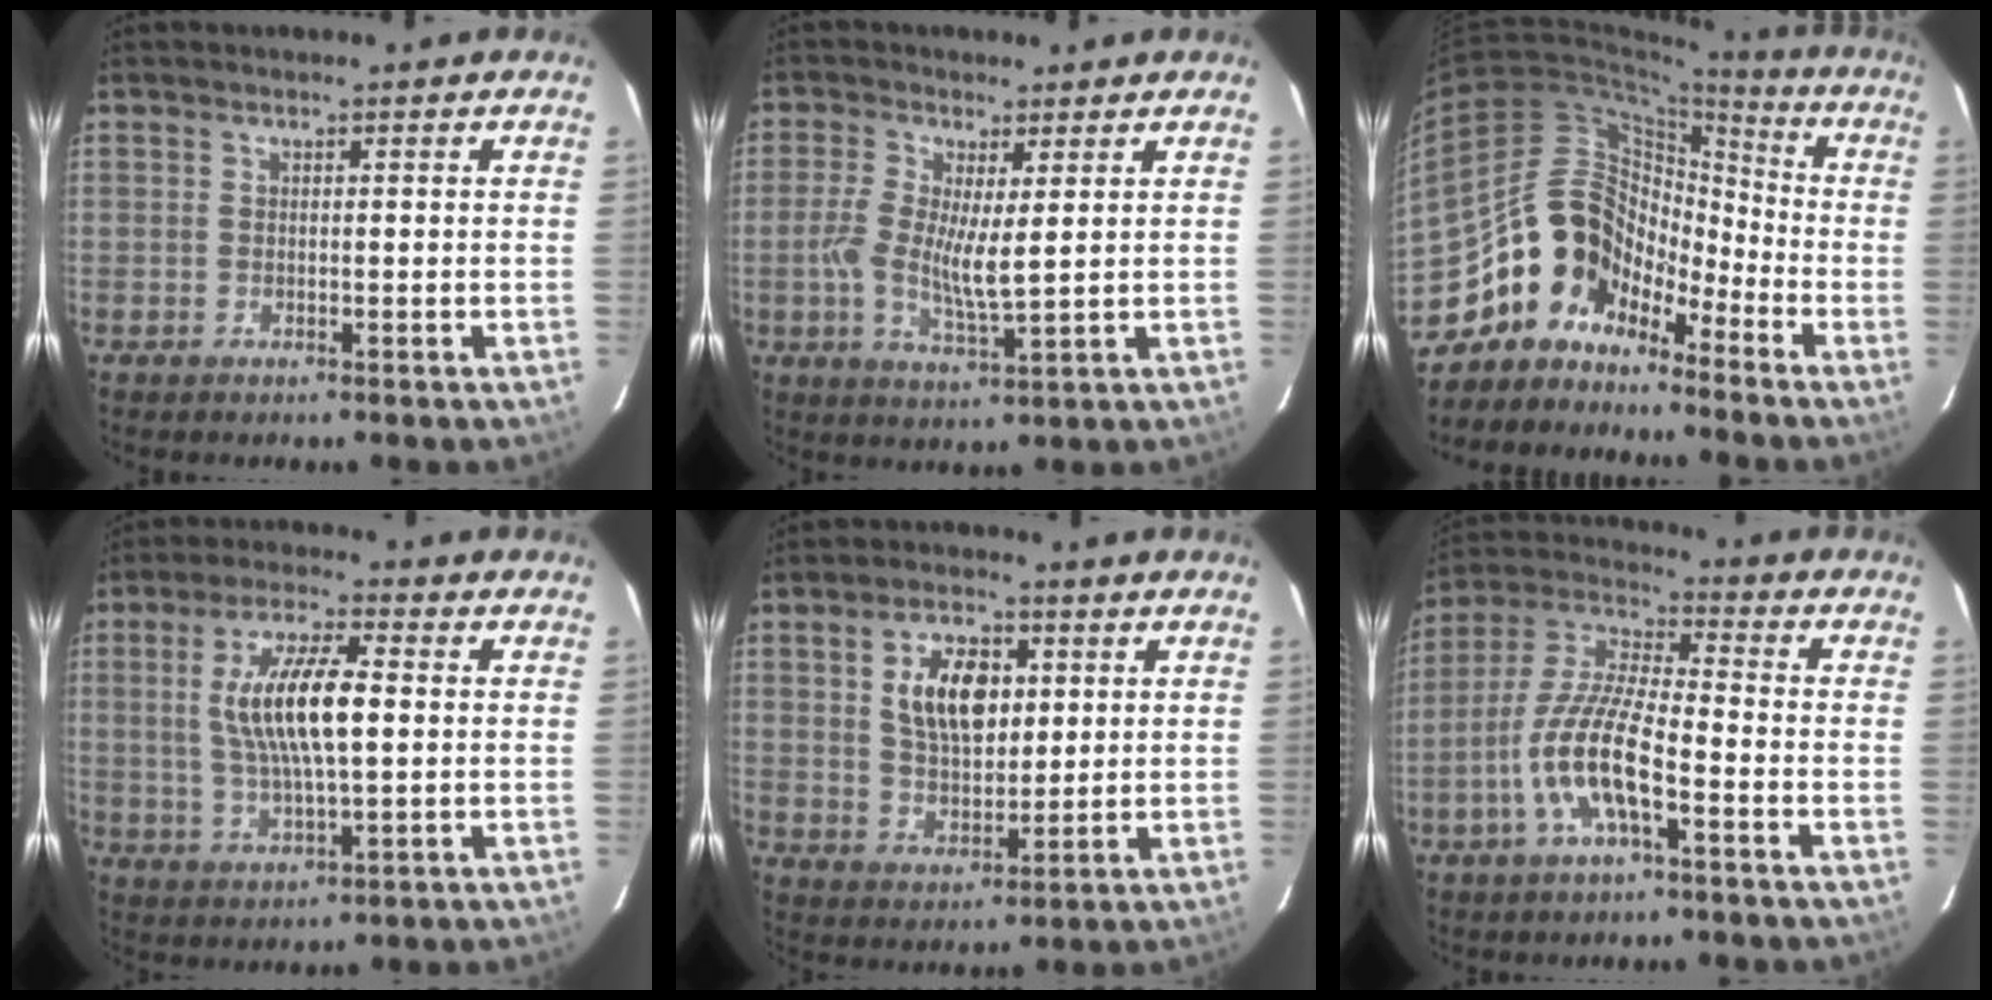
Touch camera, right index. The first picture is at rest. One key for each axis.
{"total": 7.0, "fx": 0.6, "fy": 1.9, "fz": 6.7, "tx": -0.145, "ty": -0.005, "tz": 0.007}
{"total": 11.4, "fx": -8.6, "fy": 7.1, "fz": 2.6, "tx": -0.041, "ty": 0.039, "tz": -0.171}
{"total": 12.0, "fx": 1.3, "fy": 3.2, "fz": 11.5, "tx": -0.224, "ty": 0.004, "tz": 0.029}
{"total": 10.5, "fx": 2.9, "fy": 5.8, "fz": 8.3, "tx": -0.151, "ty": 0.012, "tz": 0.057}
{"total": 12.4, "fx": -5.1, "fy": 3.2, "fz": 10.9, "tx": -0.231, "ty": -0.001, "tz": -0.101}